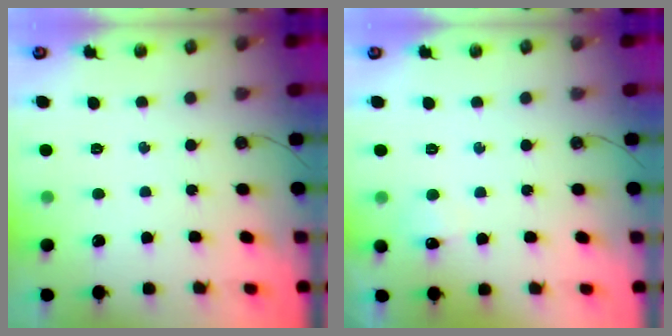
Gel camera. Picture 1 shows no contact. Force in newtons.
{"total": 6.3, "press": 6.3, "slide": 0.8}